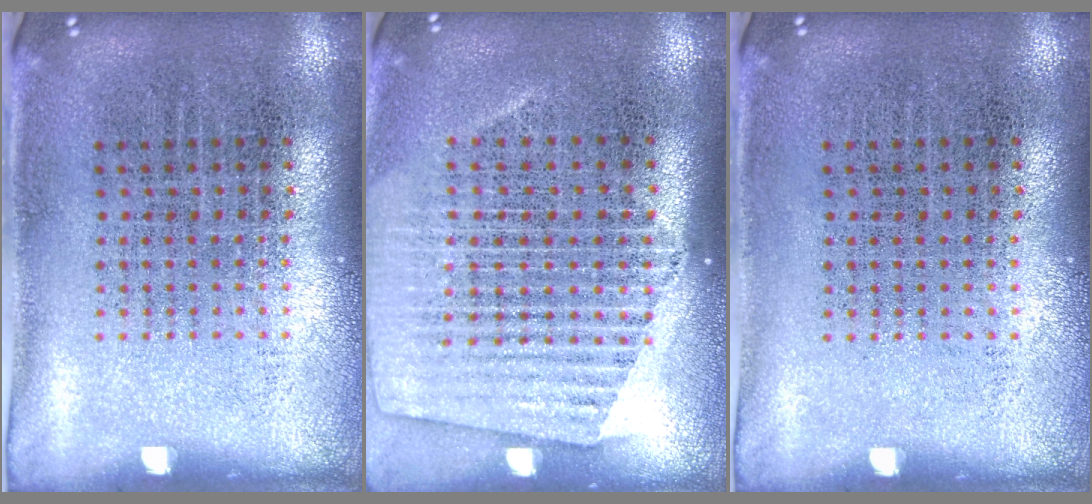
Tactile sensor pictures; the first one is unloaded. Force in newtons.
{"total": 1.6, "press": 1.5, "slide": 0.6}
{"total": 0.0}